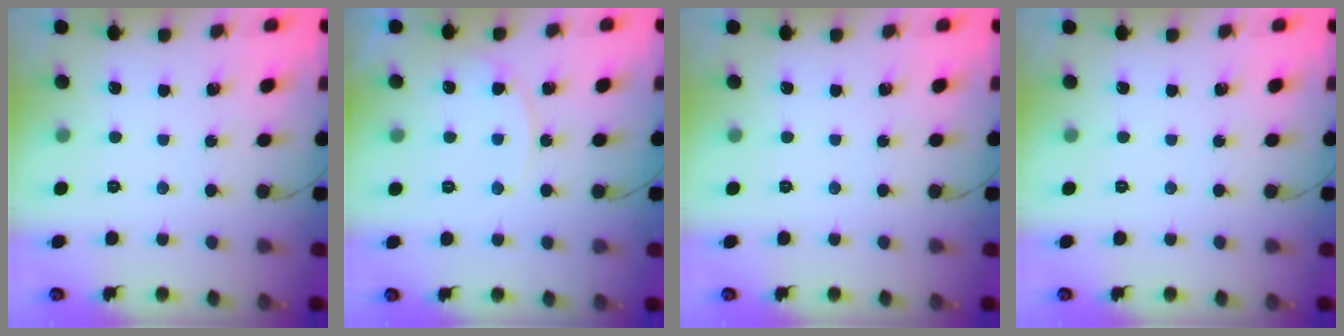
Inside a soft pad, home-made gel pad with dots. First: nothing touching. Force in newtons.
{"total": 6.7, "press": 6.7, "slide": 0.7}
{"total": 0.0}
{"total": 0.0}